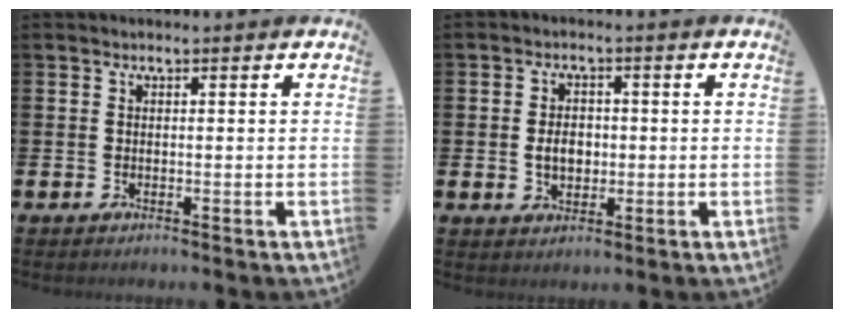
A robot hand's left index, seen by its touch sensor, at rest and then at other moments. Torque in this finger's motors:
{"motor_torque": [0.80, -0.05, 0.41, 0.09]}